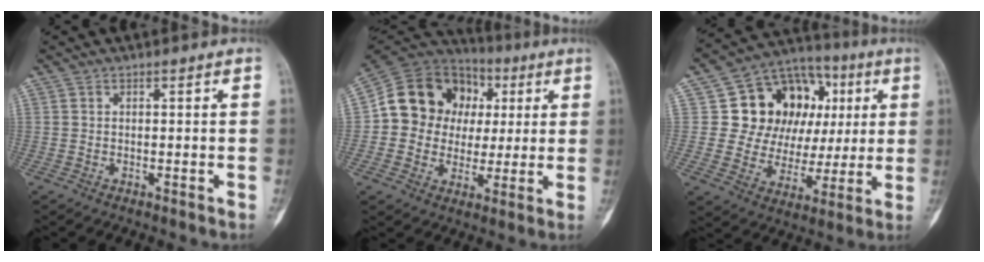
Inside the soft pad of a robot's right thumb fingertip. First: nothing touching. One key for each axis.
{"total": 17.1, "fx": 2.6, "fy": 15.0, "fz": 7.9, "tx": -0.096, "ty": 0.032, "tz": 0.047}
{"total": 19.5, "fx": 4.3, "fy": 15.2, "fz": 11.4, "tx": -0.110, "ty": 0.026, "tz": 0.079}